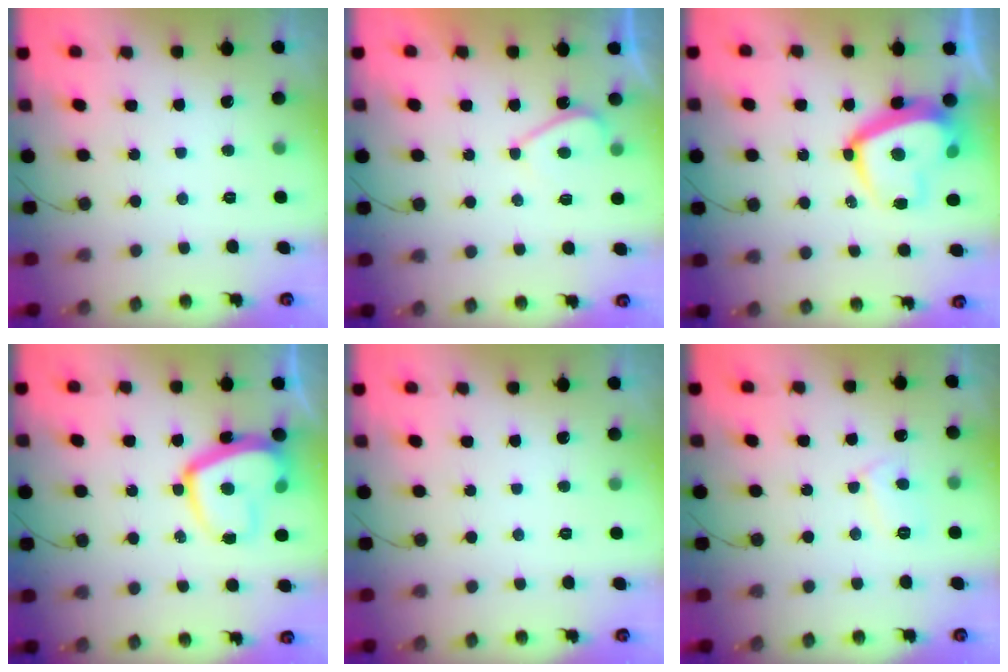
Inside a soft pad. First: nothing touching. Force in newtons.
{"total": 3.2, "press": 3.1, "slide": 0.6}
{"total": 14.5, "press": 14.5, "slide": 1.1}
{"total": 14.8, "press": 14.7, "slide": 1.4}
{"total": 0.0}
{"total": 5.8, "press": 5.8, "slide": 0.2}